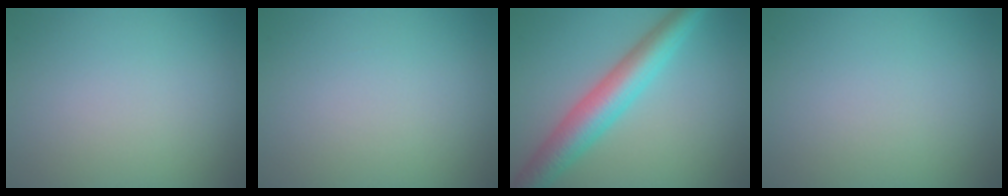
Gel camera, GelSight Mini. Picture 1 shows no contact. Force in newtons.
{"total": 0.0}
{"total": 6.1, "press": 6.1, "slide": 0.2}
{"total": 0.0}